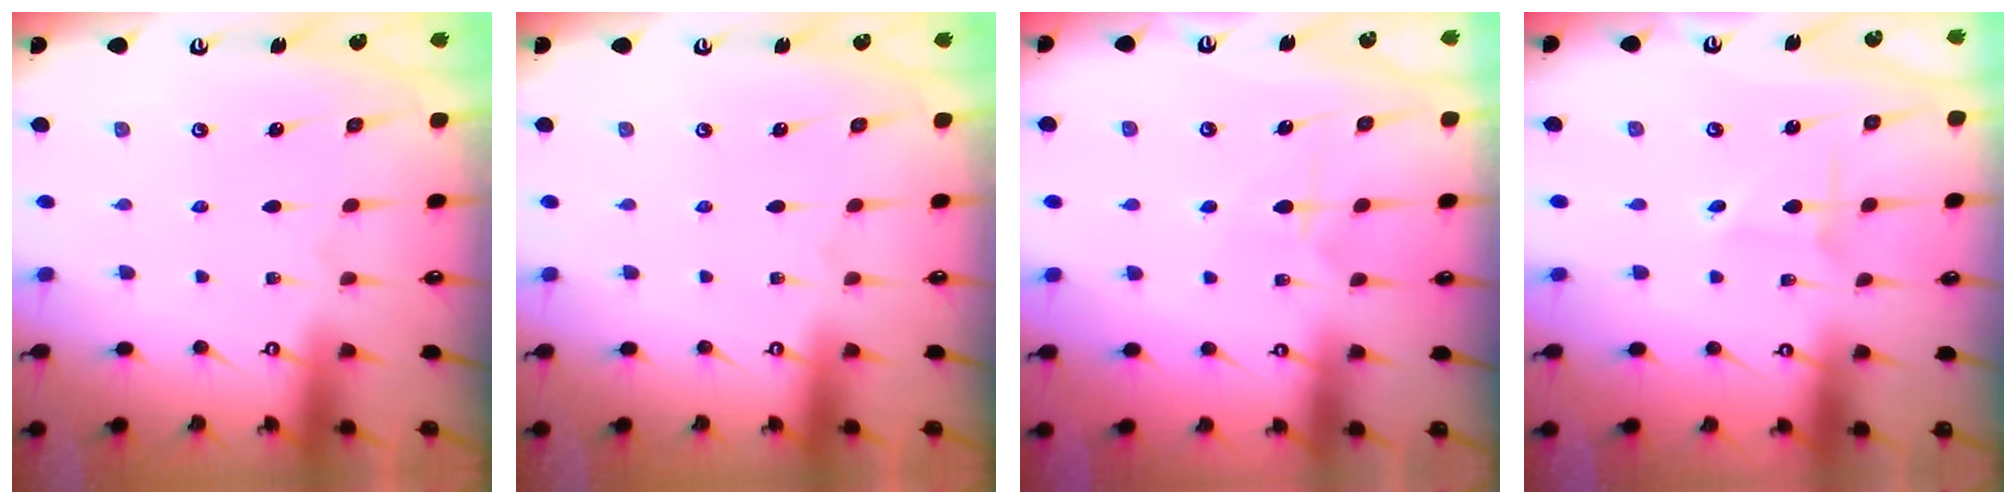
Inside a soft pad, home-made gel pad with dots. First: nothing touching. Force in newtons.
{"total": 0.0}
{"total": 6.9, "press": 6.9, "slide": 0.6}
{"total": 1.8, "press": 1.8, "slide": 0.1}